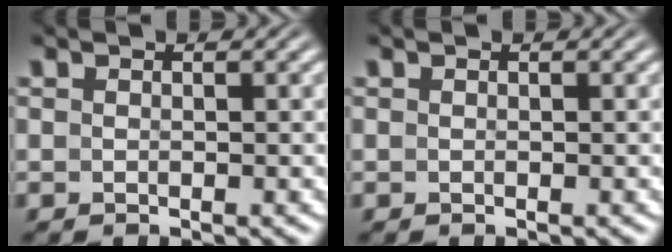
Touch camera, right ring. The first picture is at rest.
{"total": 0.0}